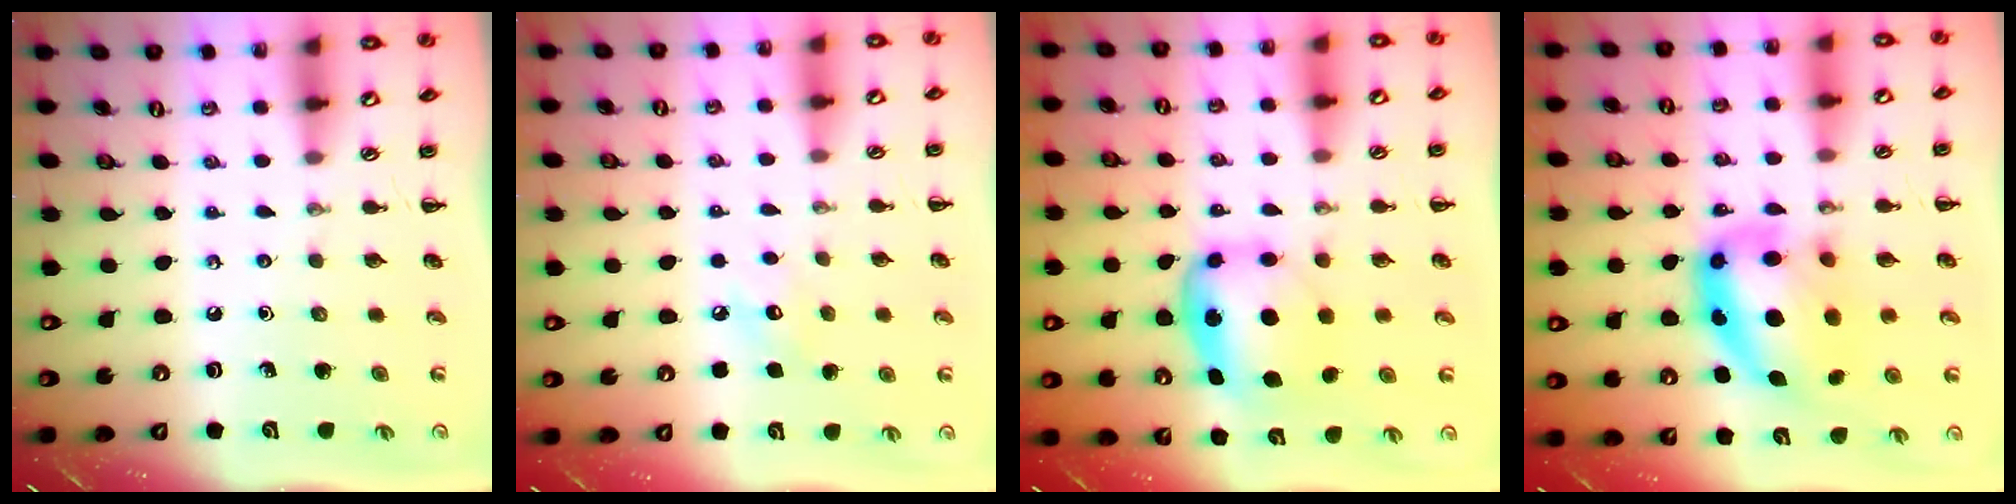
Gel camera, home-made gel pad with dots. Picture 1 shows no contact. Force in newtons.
{"total": 5.6, "press": 5.4, "slide": 1.4}
{"total": 6.1, "press": 6.0, "slide": 1.2}
{"total": 14.3, "press": 13.9, "slide": 3.6}